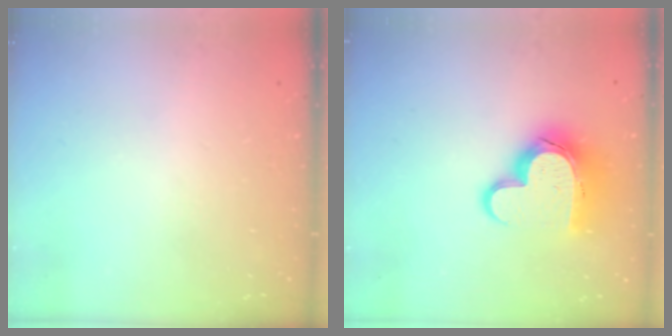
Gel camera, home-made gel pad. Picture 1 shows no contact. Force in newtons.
{"total": 14.5, "press": 14.4, "slide": 1.1}